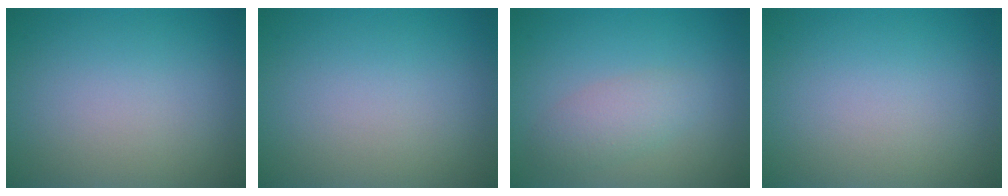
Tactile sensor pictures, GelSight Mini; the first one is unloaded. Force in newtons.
{"total": 0.0}
{"total": 2.4, "press": 2.4, "slide": 0.0}
{"total": 0.0}